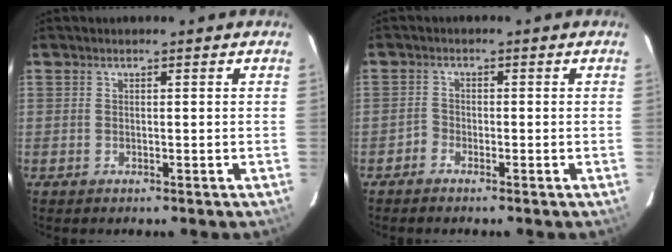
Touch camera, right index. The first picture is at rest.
{"total": 1.5, "force": [-1.2, 0.9, -0.1], "torque": [0.001, 0.006, -0.026]}